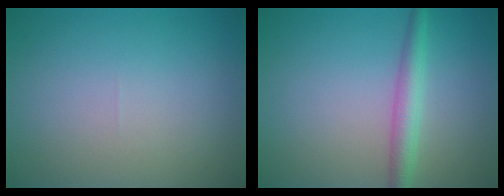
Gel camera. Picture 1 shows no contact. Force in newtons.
{"total": 2.7, "press": 2.7, "slide": 0.1}